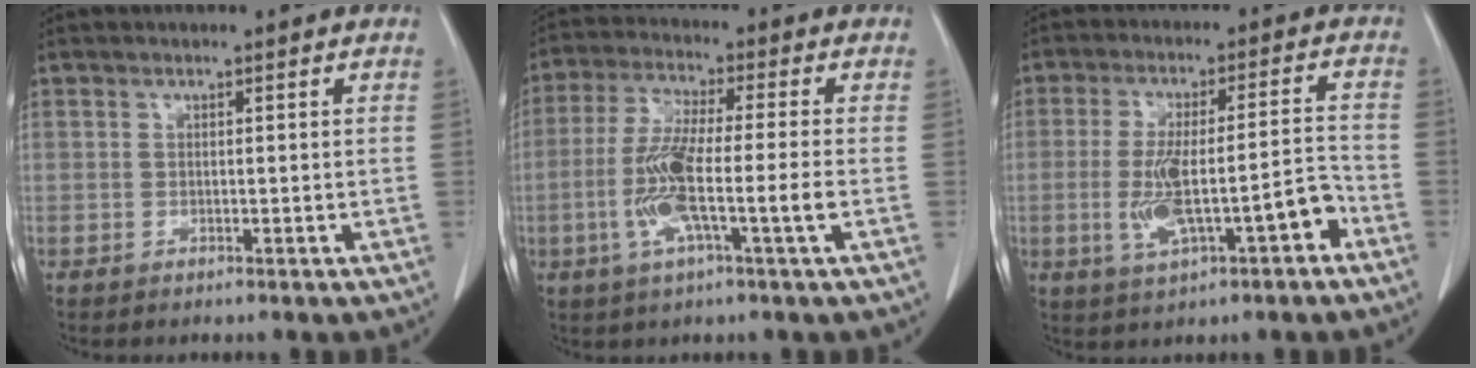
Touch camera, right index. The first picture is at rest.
{"total": 10.4, "force": [-2.6, 0.2, 10.0], "torque": [-0.201, -0.006, -0.055]}
{"total": 10.9, "force": [-3.7, 2.3, 9.9], "torque": [-0.179, 0.020, -0.051]}